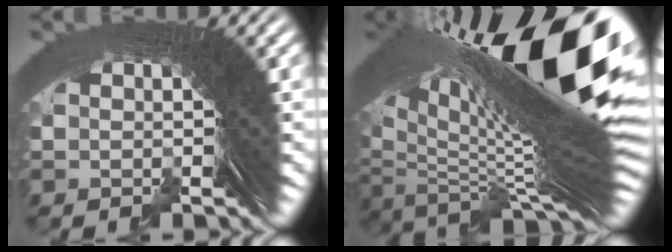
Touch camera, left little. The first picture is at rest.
{"total": 29.3, "force": [4.2, 12.5, 26.1], "torque": [-0.386, 0.018, 0.060]}